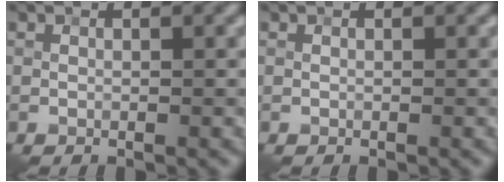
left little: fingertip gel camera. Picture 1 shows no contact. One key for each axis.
{"total": 0.0}